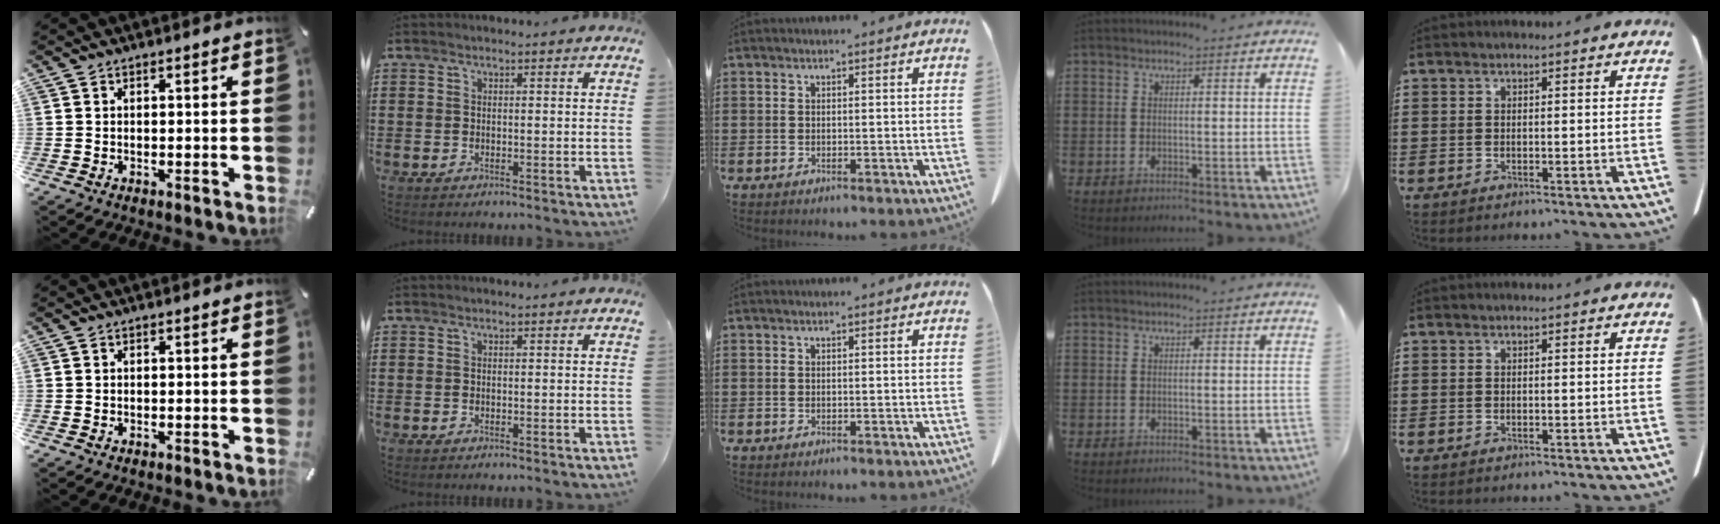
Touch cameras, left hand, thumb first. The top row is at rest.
{}